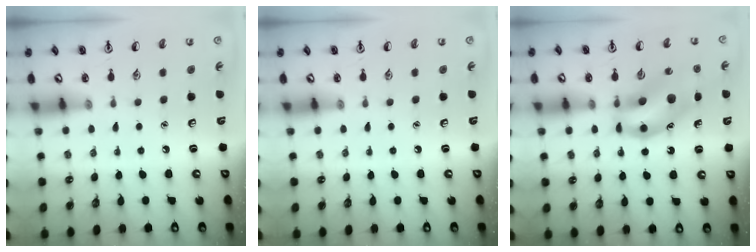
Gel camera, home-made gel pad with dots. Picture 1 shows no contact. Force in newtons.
{"total": 0.0}
{"total": 15.0, "press": 14.7, "slide": 3.1}